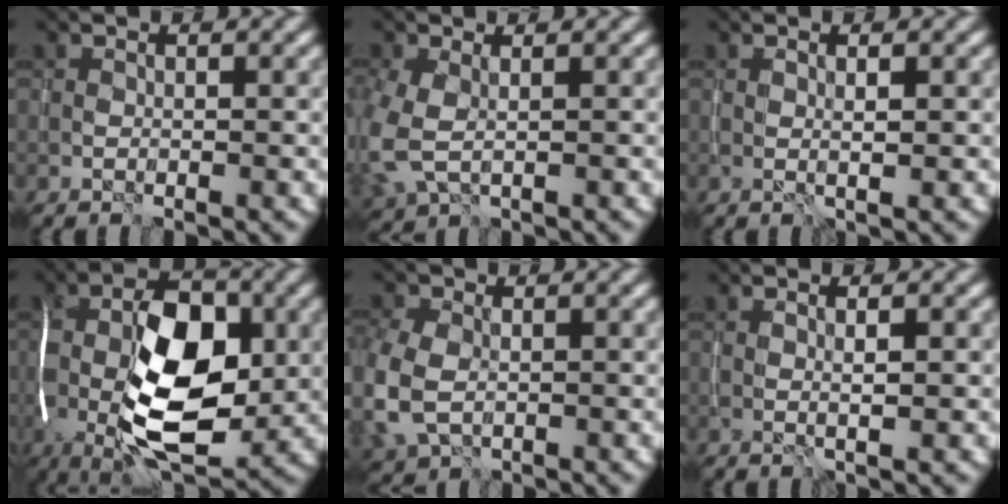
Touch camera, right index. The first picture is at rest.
{"total": 5.4, "force": [-0.9, 3.6, 3.9], "torque": [-0.117, -0.022, -0.009]}
{"total": 1.1, "force": [0.3, 0.1, 1.0], "torque": [-0.017, 0.001, 0.004]}
{"total": 13.7, "force": [-0.7, 6.8, 11.9], "torque": [-0.191, 0.010, -0.018]}
{"total": 6.8, "force": [-1.3, 4.9, 4.5], "torque": [-0.129, -0.016, -0.024]}
{"total": 1.4, "force": [0.3, 0.2, 1.4], "torque": [-0.022, 0.003, 0.003]}